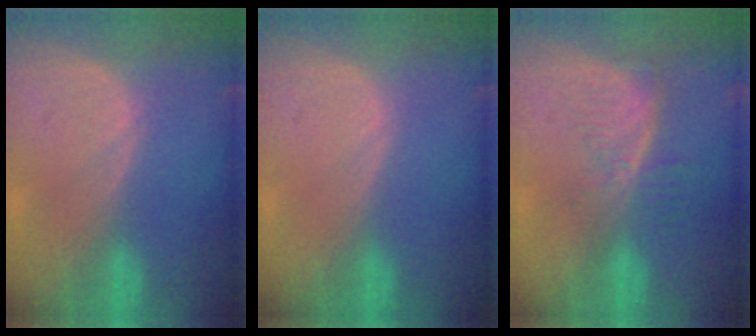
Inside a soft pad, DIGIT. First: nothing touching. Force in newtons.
{"total": 0.0}
{"total": 5.7, "press": 4.9, "slide": 2.9}